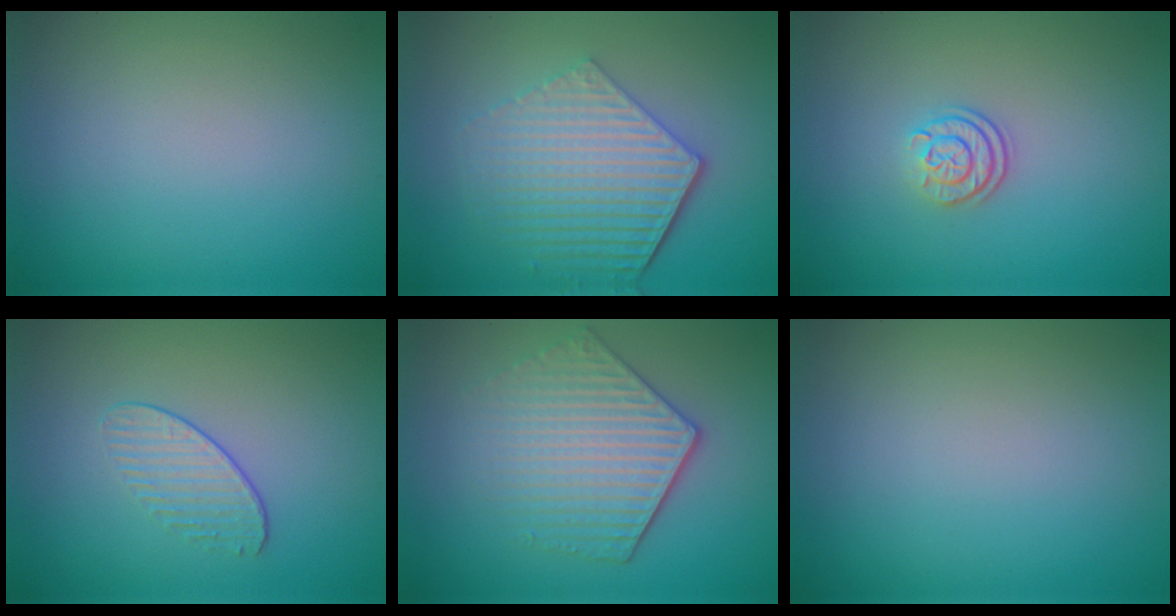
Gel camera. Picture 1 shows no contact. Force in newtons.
{"total": 6.0, "press": 4.4, "slide": 4.0}
{"total": 2.4, "press": 1.8, "slide": 1.5}
{"total": 1.6, "press": 1.1, "slide": 1.2}
{"total": 5.0, "press": 4.0, "slide": 3.1}
{"total": 0.0}